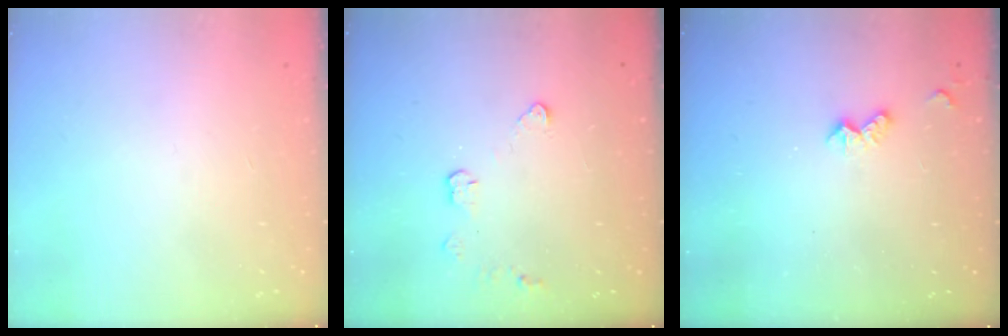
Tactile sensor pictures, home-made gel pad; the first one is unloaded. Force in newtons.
{"total": 3.9, "press": 3.9, "slide": 0.5}
{"total": 4.7, "press": 4.6, "slide": 0.7}